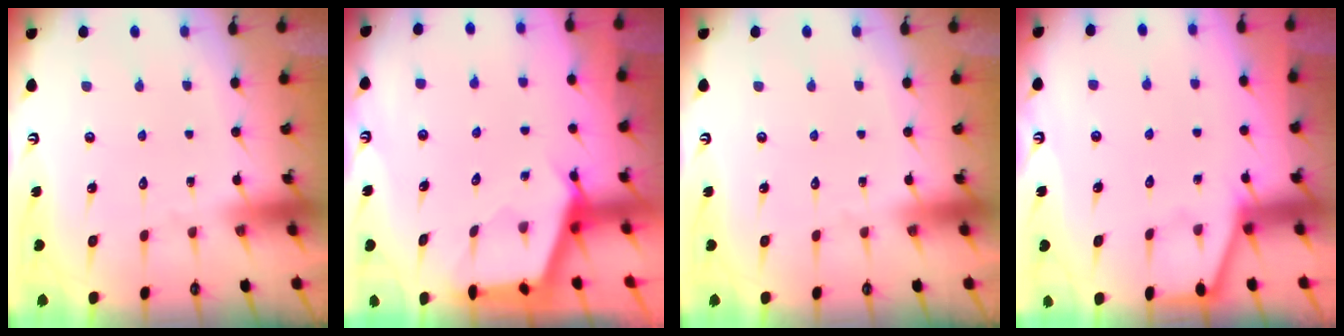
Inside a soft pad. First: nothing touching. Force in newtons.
{"total": 2.7, "press": 2.7, "slide": 0.4}
{"total": 0.0}
{"total": 2.3, "press": 2.3, "slide": 0.2}